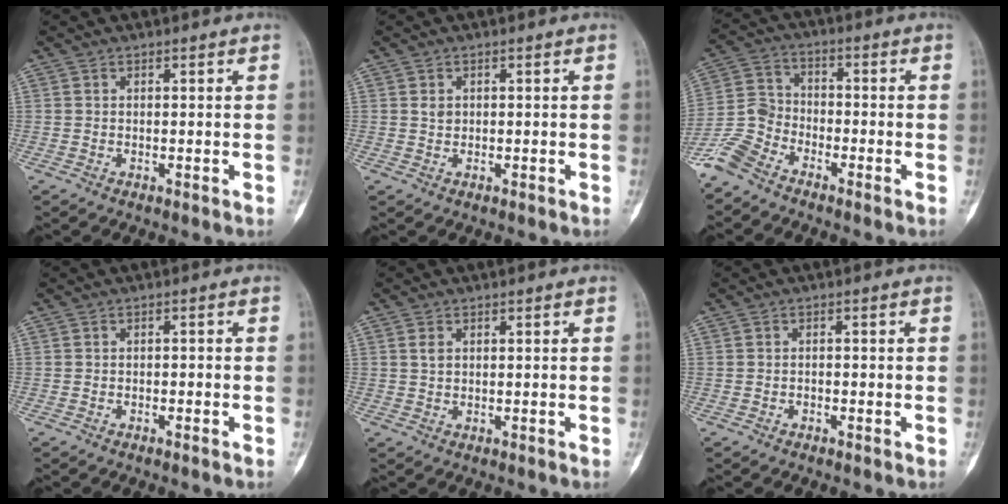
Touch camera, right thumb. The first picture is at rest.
{"total": 1.1, "force": [0.1, 0.9, 0.6], "torque": [-0.008, 0.002, 0.003]}
{"total": 7.9, "force": [-6.2, 4.0, 2.9], "torque": [-0.062, 0.028, -0.140]}
{"total": 0.7, "force": [-0.5, 0.3, 0.4], "torque": [-0.006, 0.006, -0.010]}
{"total": 1.6, "force": [0.7, 1.0, 1.1], "torque": [-0.021, -0.001, 0.016]}
{"total": 0.7, "force": [-0.4, 0.4, 0.3], "torque": [-0.003, 0.002, -0.011]}